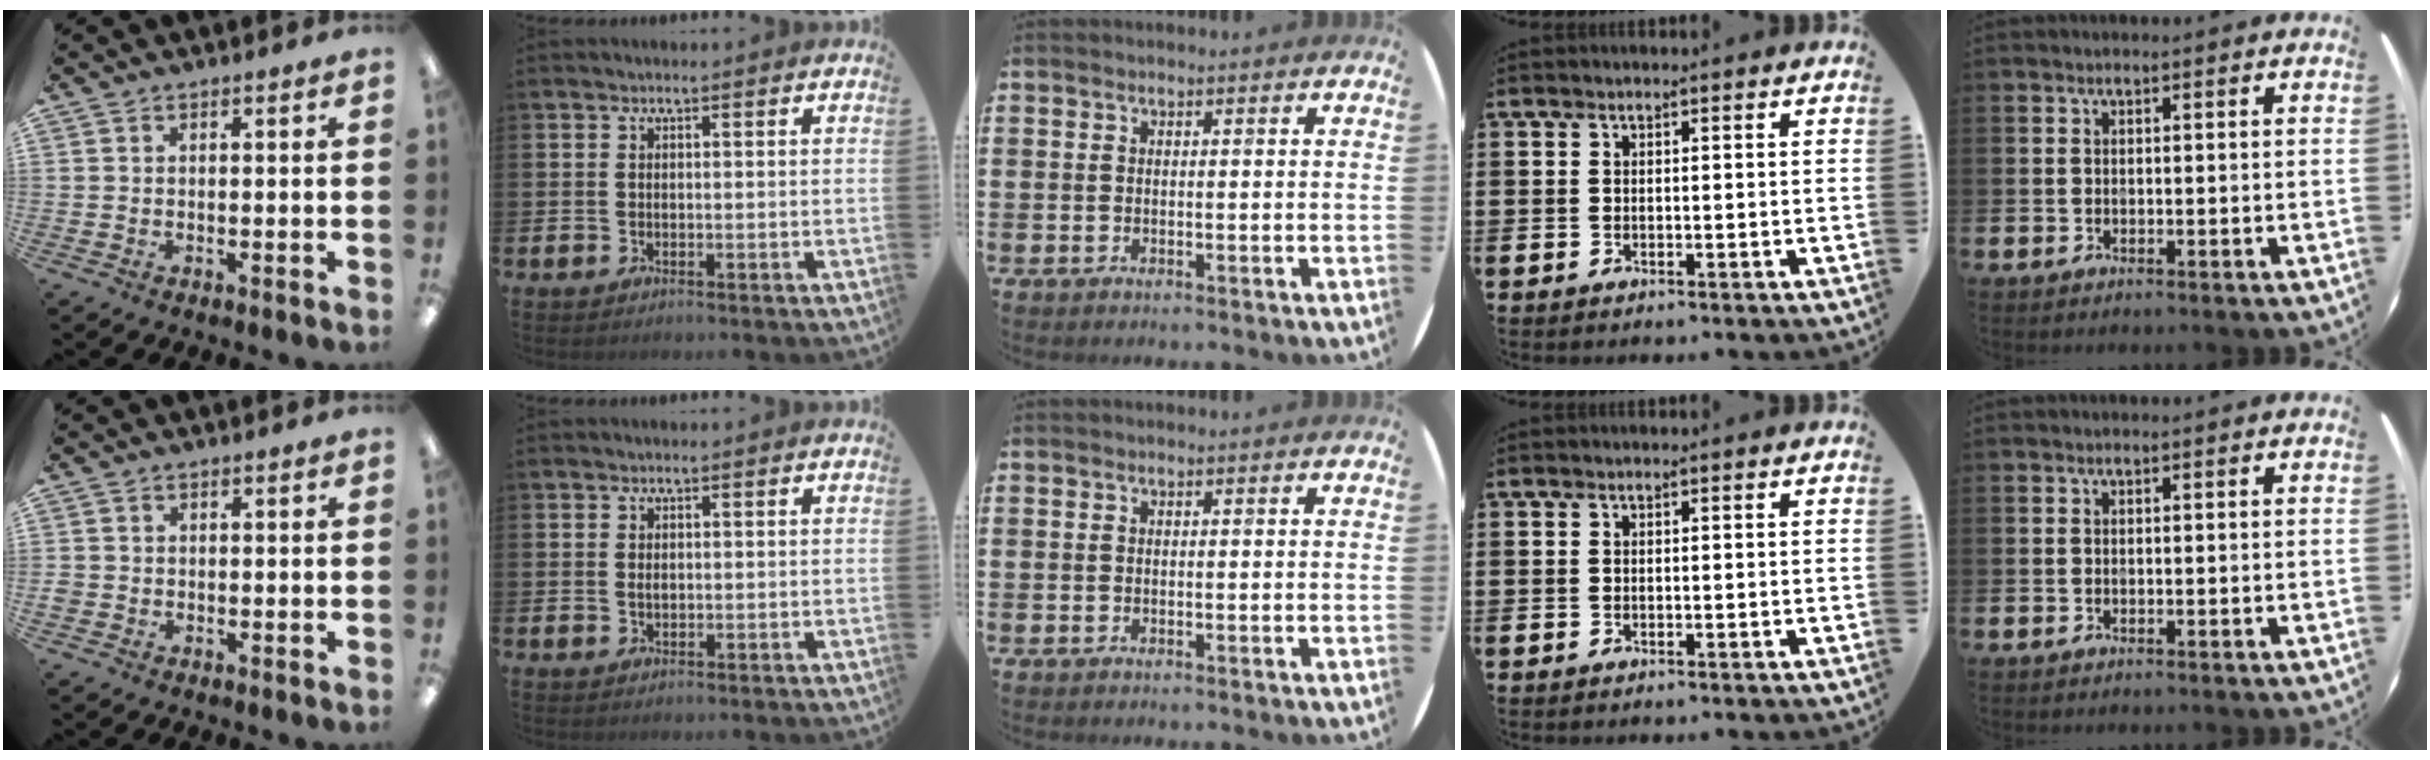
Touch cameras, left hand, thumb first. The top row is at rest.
{"thumb": {"total": 1.3, "force": [-0.3, 1.2, 0.4], "torque": [-0.007, 0.004, -0.006]}, "index": {"total": 0.8, "force": [0.2, 0.5, 0.6], "torque": [-0.009, 0.002, 0.002]}}